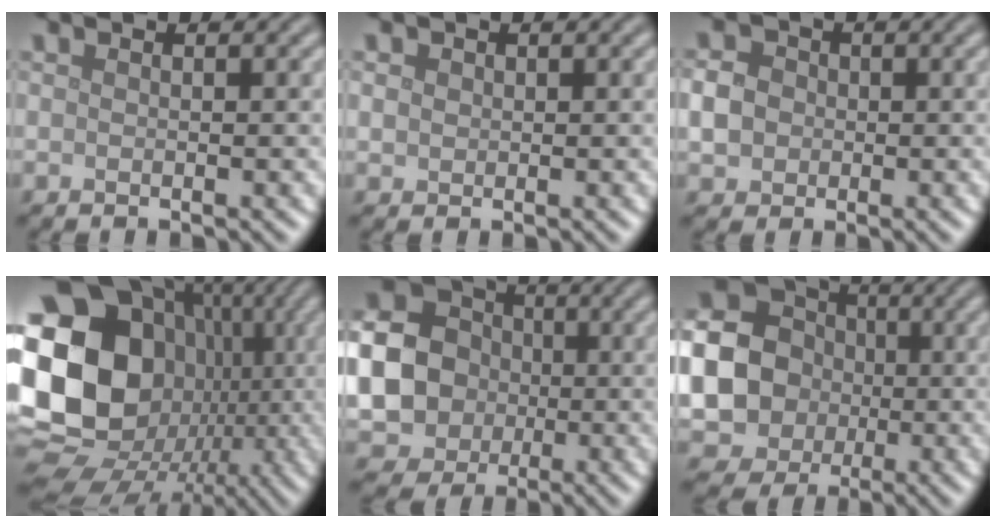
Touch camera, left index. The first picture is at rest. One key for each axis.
{"total": 0.9, "fx": 0.3, "fy": 0.8, "fz": 0.2, "tx": -0.002, "ty": -0.001, "tz": 0.005}
{"total": 2.8, "fx": -0.2, "fy": 2.5, "fz": 1.2, "tx": -0.021, "ty": 0.003, "tz": -0.006}
{"total": 22.1, "fx": -0.4, "fy": 18.9, "fz": 11.5, "tx": -0.218, "ty": 0.014, "tz": -0.041}
{"total": 17.8, "fx": -0.5, "fy": 16.6, "fz": 6.2, "tx": -0.182, "ty": -0.010, "tz": -0.050}
{"total": 21.8, "fx": -0.7, "fy": 20.6, "fz": 7.1, "tx": -0.191, "ty": -0.005, "tz": -0.064}